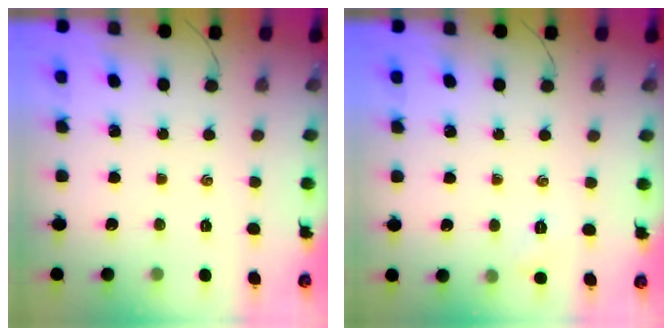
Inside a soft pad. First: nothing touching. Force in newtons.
{"total": 4.3, "press": 4.1, "slide": 1.2}